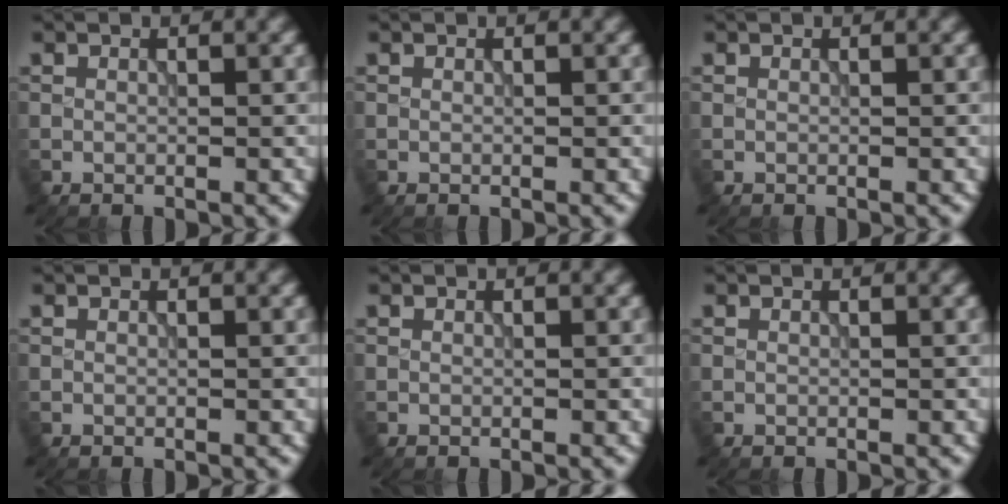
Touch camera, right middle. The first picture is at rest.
{"total": 0.0}
{"total": 0.0}
{"total": 0.0}
{"total": 0.0}
{"total": 0.0}